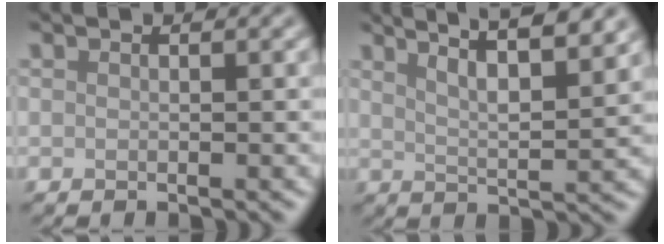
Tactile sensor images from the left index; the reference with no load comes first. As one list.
[{"total": 9.7, "force": [6.8, 2.6, 6.4], "torque": [-0.067, 0.025, 0.064]}]